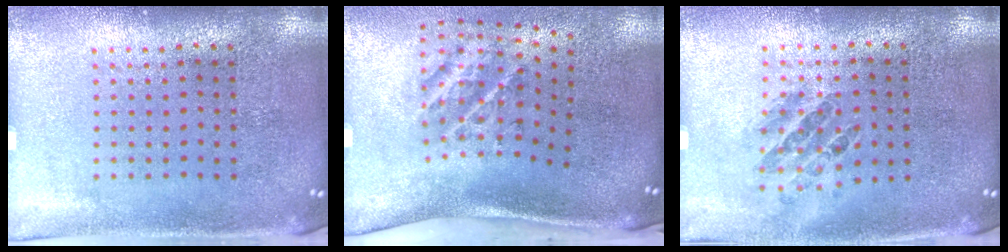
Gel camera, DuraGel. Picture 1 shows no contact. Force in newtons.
{"total": 2.3, "press": 1.3, "slide": 1.9}
{"total": 1.0, "press": 0.8, "slide": 0.5}